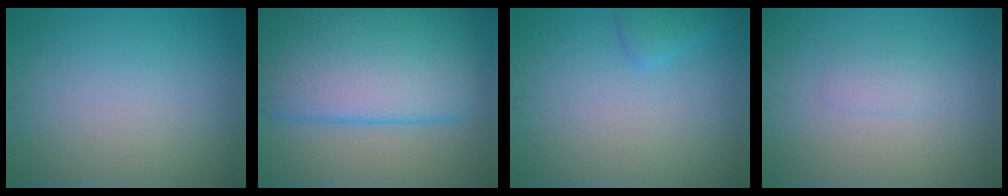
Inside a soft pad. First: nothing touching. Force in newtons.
{"total": 11.9, "press": 11.9, "slide": 0.4}
{"total": 1.4, "press": 1.4, "slide": 0.1}
{"total": 1.1, "press": 1.1, "slide": 0.1}